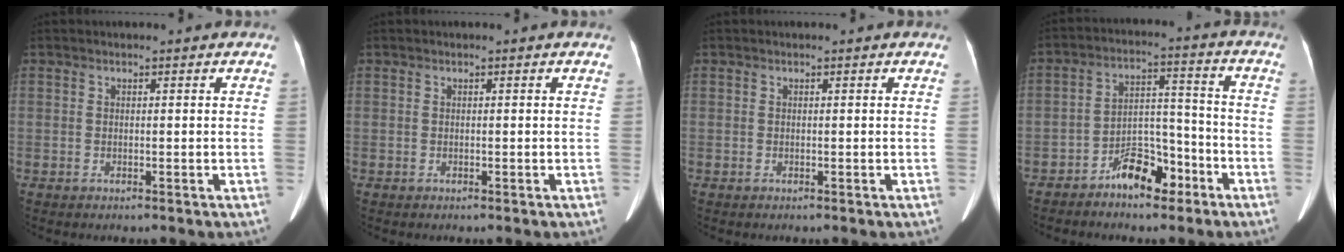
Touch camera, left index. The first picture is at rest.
{"total": 0.0}
{"total": 0.0}
{"total": 7.7, "force": [-5.2, 3.4, 4.4], "torque": [-0.075, 0.026, -0.089]}